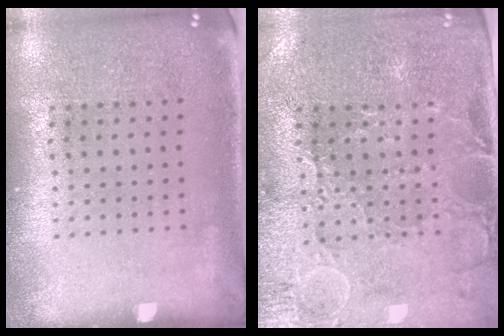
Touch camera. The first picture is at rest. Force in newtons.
{"total": 1.1, "press": 1.0, "slide": 0.4}